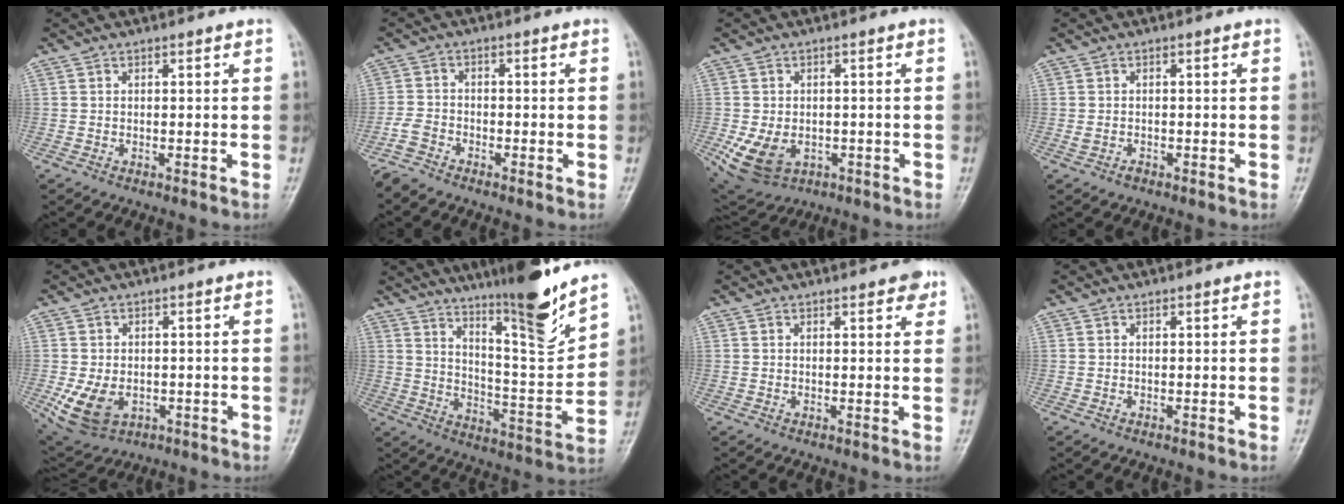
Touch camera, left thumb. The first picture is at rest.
{"total": 3.3, "force": [-3.1, 1.1, 0.5], "torque": [-0.016, 0.000, -0.071]}
{"total": 9.1, "force": [-2.5, 6.7, 5.7], "torque": [-0.103, 0.001, -0.027]}
{"total": 1.3, "force": [-0.6, 0.9, 0.6], "torque": [-0.014, 0.006, -0.008]}
{"total": 8.6, "force": [-2.1, 6.1, 5.6], "torque": [-0.101, -0.001, -0.023]}
{"total": 17.4, "force": [12.9, 1.8, 11.5], "torque": [-0.152, -0.088, 0.213]}
{"total": 2.7, "force": [1.7, 1.1, 1.7], "torque": [-0.010, -0.005, 0.018]}
{"total": 0.0}